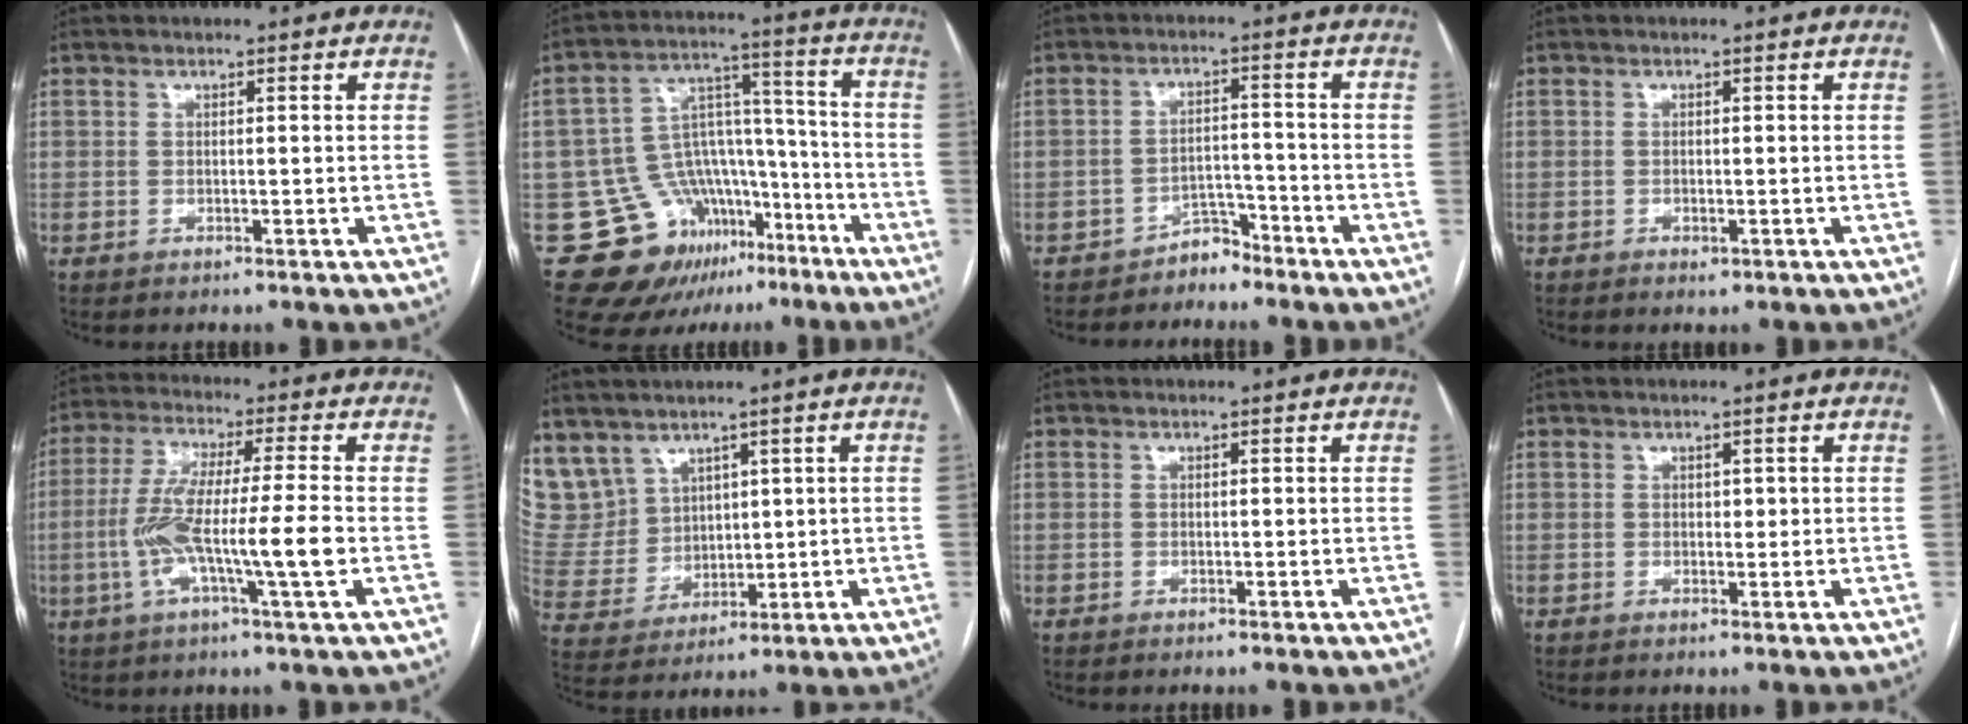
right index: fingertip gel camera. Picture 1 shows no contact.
{"total": 18.0, "force": [-10.4, 13.0, 7.0], "torque": [-0.114, 0.089, -0.147]}
{"total": 3.5, "force": [-3.2, 1.5, 0.3], "torque": [0.001, 0.005, -0.051]}
{"total": 0.9, "force": [-0.4, 0.5, 0.6], "torque": [-0.008, 0.000, -0.003]}
{"total": 12.4, "force": [-2.5, 0.1, 12.1], "torque": [-0.236, -0.001, -0.052]}
{"total": 10.3, "force": [6.5, 7.8, 1.8], "torque": [-0.063, 0.034, 0.161]}
{"total": 0.0}
{"total": 0.9, "force": [0.2, 0.7, 0.6], "torque": [-0.004, 0.001, 0.003]}